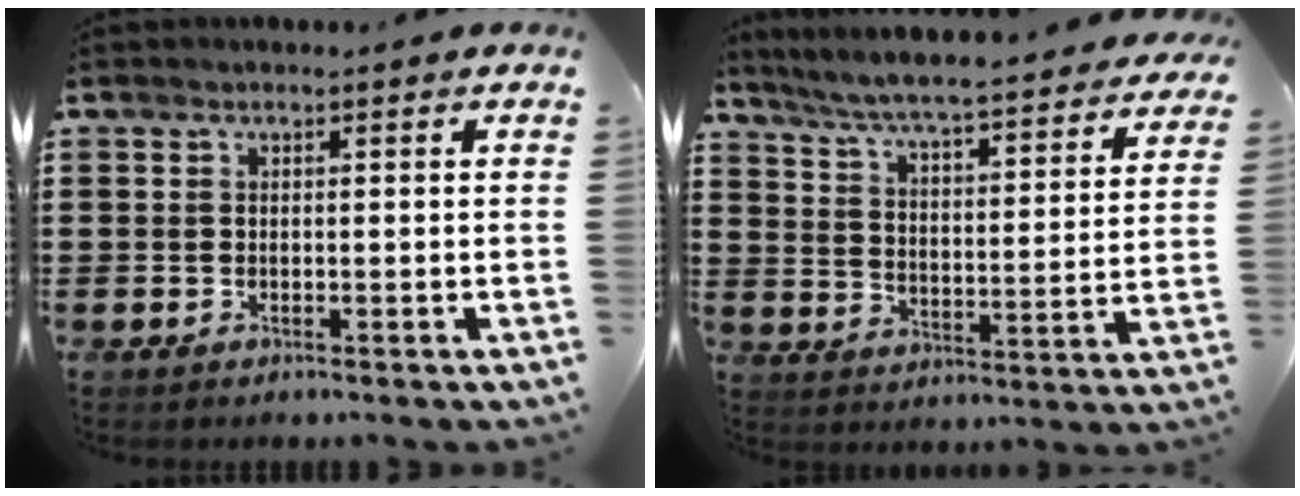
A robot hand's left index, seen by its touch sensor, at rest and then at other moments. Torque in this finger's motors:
{"motor_torque": [2.14, 0.00, 0.50, 0.21]}